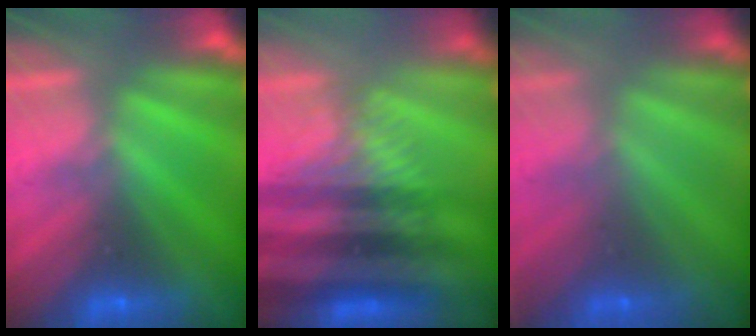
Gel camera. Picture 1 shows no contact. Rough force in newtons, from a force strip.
{"total": 4.5}
{"total": 1.2}